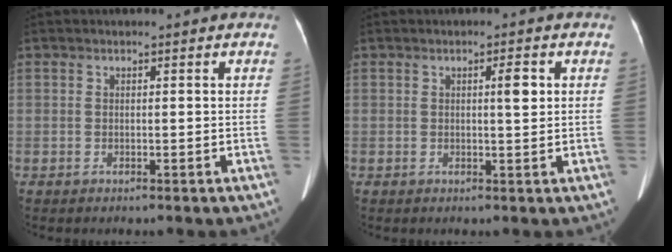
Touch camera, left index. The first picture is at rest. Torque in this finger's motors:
{"motor_torque": [0.36, -0.15, 0.20, 0.07]}